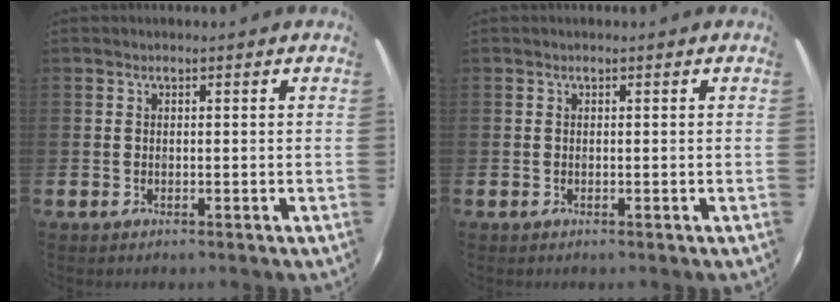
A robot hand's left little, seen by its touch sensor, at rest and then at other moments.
{"total": 0.0}